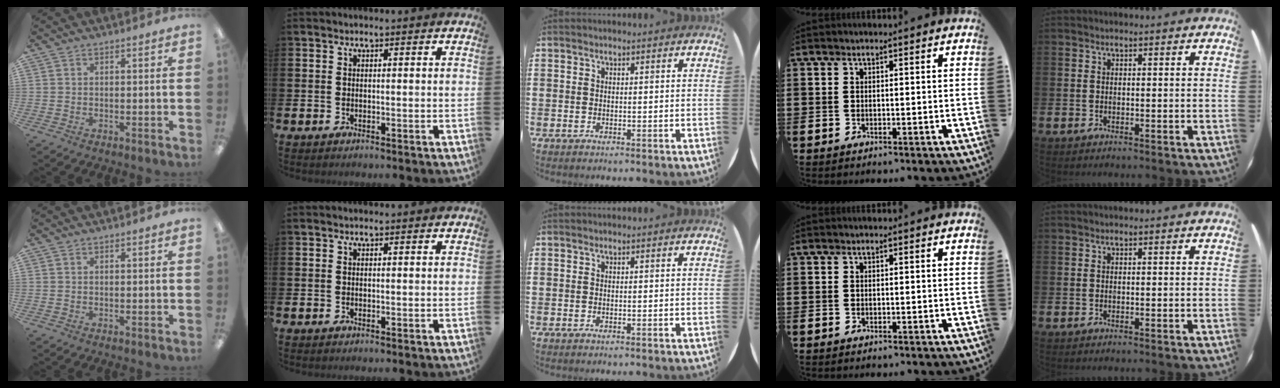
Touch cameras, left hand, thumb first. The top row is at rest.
{}